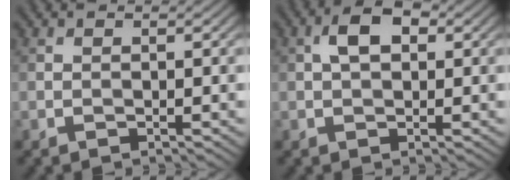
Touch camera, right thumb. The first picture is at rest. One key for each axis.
{"total": 4.1, "fx": 1.0, "fy": 2.3, "fz": 3.2, "tx": -0.059, "ty": 0.010, "tz": 0.012}